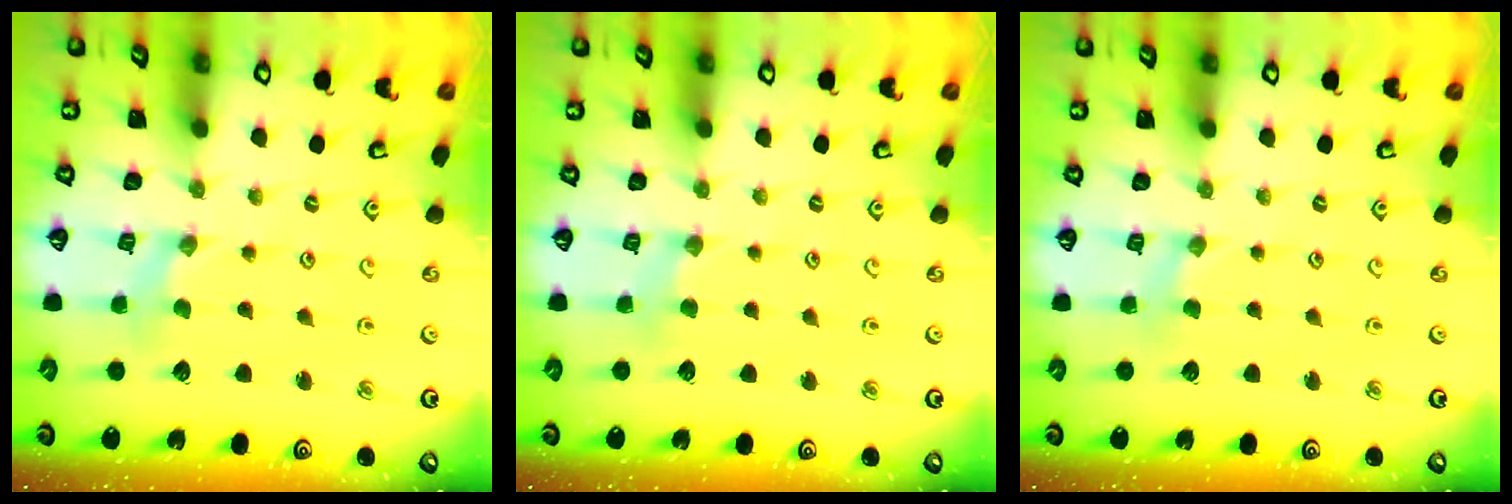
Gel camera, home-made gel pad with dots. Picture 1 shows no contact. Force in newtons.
{"total": 2.0, "press": 2.0, "slide": 0.4}
{"total": 1.6, "press": 1.5, "slide": 0.3}